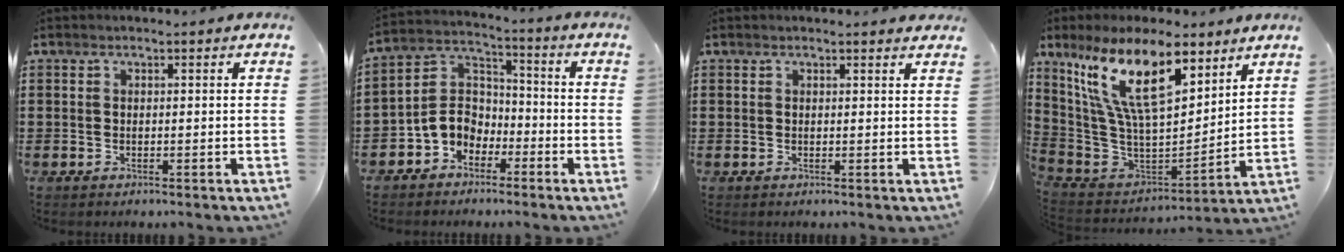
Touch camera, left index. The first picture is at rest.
{"total": 6.2, "force": [-3.1, 4.8, 2.5], "torque": [-0.081, 0.005, -0.071]}
{"total": 0.9, "force": [0.8, 0.0, 0.4], "torque": [-0.009, -0.001, 0.015]}
{"total": 17.1, "force": [9.9, 5.9, 12.7], "torque": [-0.287, -0.039, 0.174]}